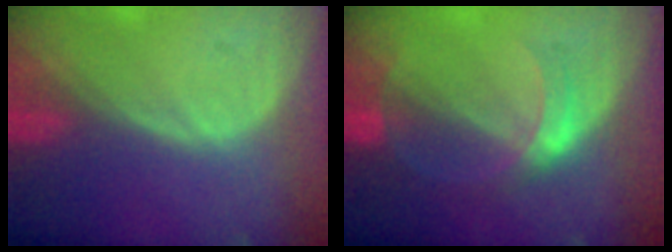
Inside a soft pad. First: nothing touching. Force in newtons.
{"total": 5.0, "press": 4.8, "slide": 1.3}